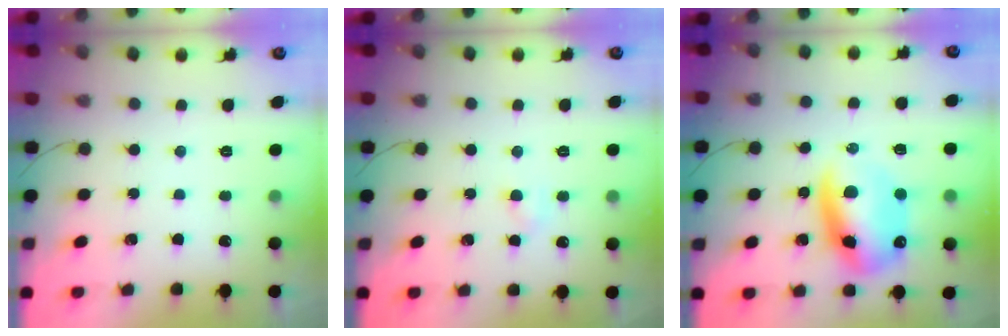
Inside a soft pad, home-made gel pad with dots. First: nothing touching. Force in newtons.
{"total": 3.0, "press": 2.8, "slide": 1.0}
{"total": 14.4, "press": 13.9, "slide": 3.8}